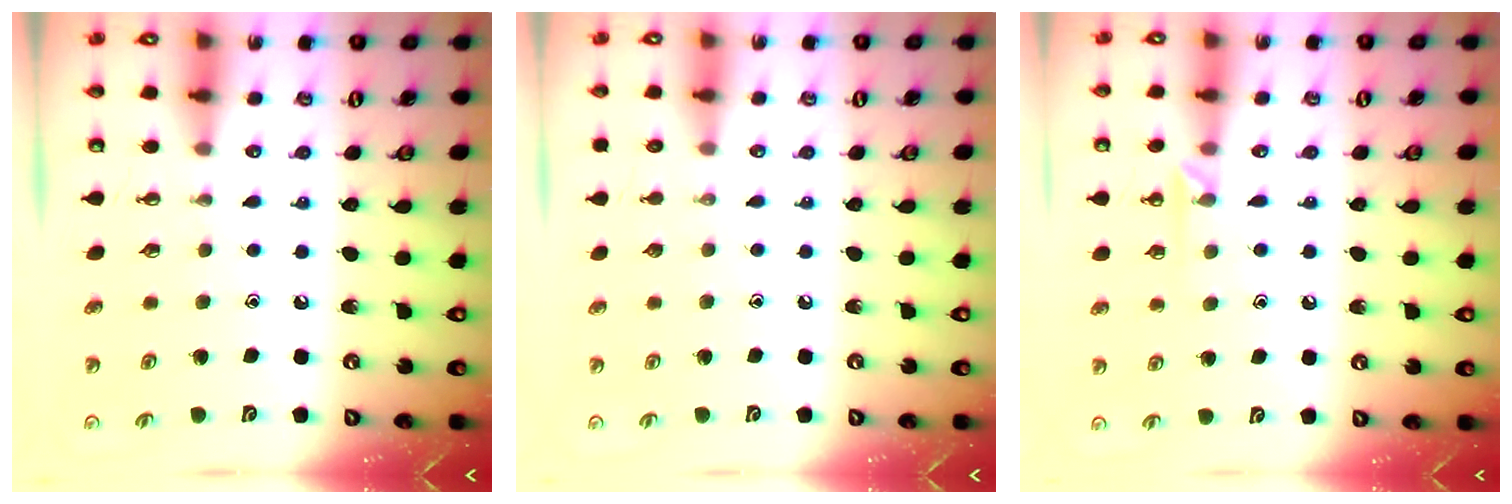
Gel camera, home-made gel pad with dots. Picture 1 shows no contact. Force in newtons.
{"total": 0.0}
{"total": 5.0, "press": 4.9, "slide": 0.7}